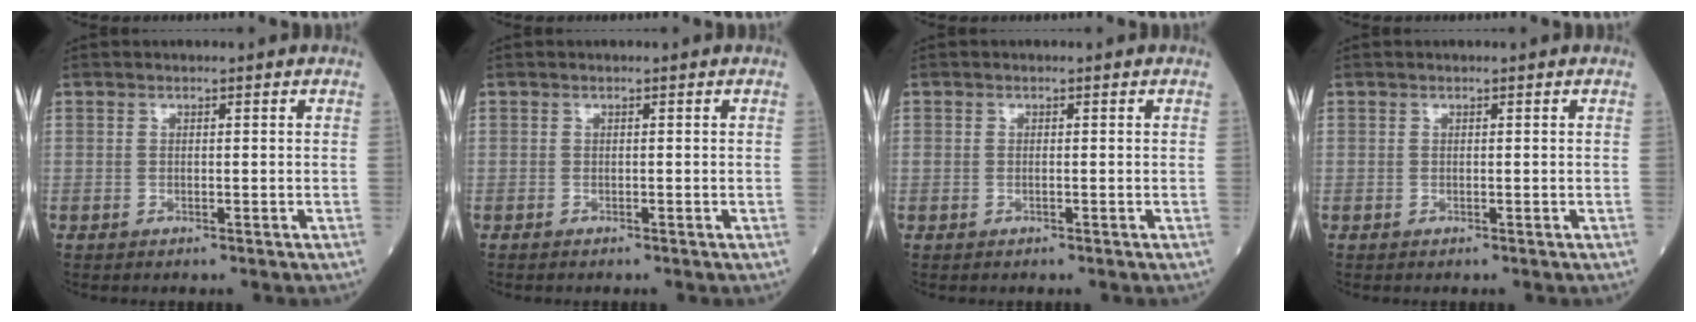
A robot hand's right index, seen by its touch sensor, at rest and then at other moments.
{"total": 0.0}
{"total": 0.5, "force": [-0.1, 0.3, 0.4], "torque": [-0.010, 0.002, 0.003]}
{"total": 0.0}